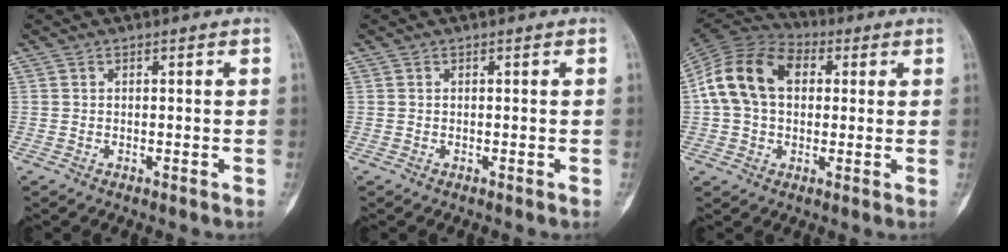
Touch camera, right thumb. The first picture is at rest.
{"total": 0.0}
{"total": 14.7, "force": [2.4, 10.4, 10.0], "torque": [-0.174, 0.033, 0.034]}